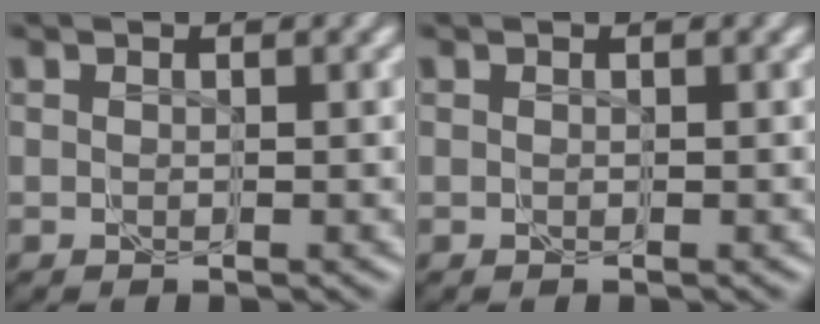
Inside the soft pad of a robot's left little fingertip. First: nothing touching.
{"total": 0.0}